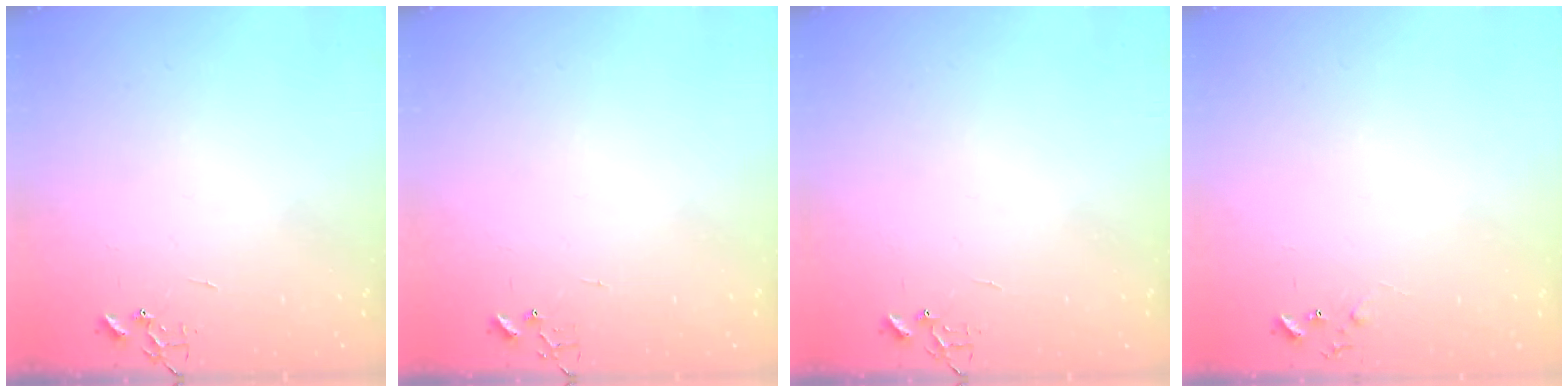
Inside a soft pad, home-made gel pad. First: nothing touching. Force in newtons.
{"total": 4.2, "press": 4.2, "slide": 0.4}
{"total": 6.4, "press": 6.4, "slide": 0.6}
{"total": 5.1, "press": 5.0, "slide": 0.8}